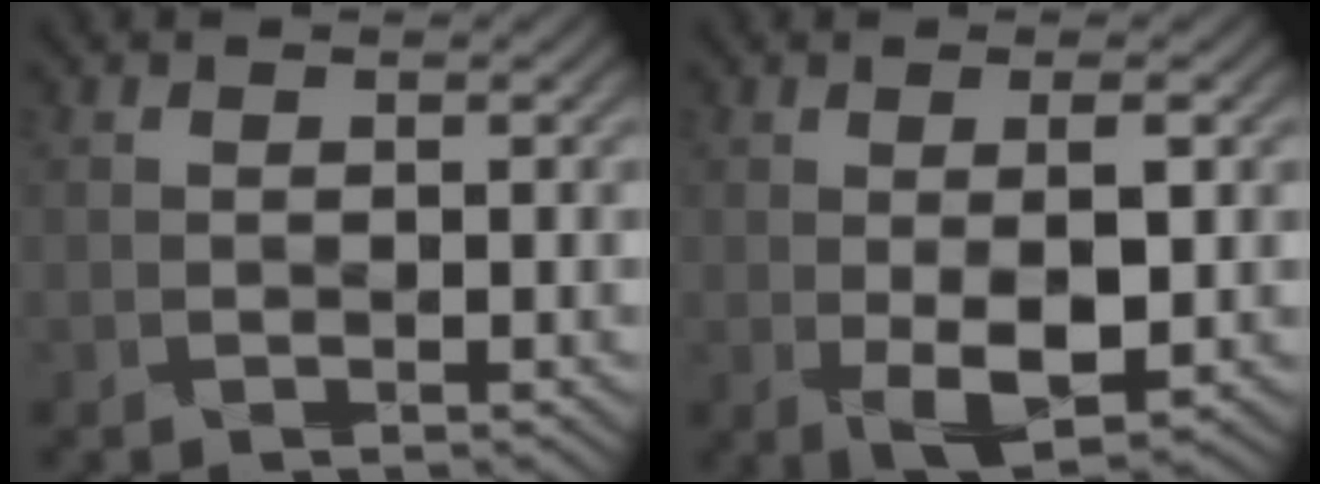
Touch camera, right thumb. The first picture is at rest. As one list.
[{"total": 6.2, "force": [-0.3, 2.0, 5.8], "torque": [-0.105, -0.003, -0.001]}]